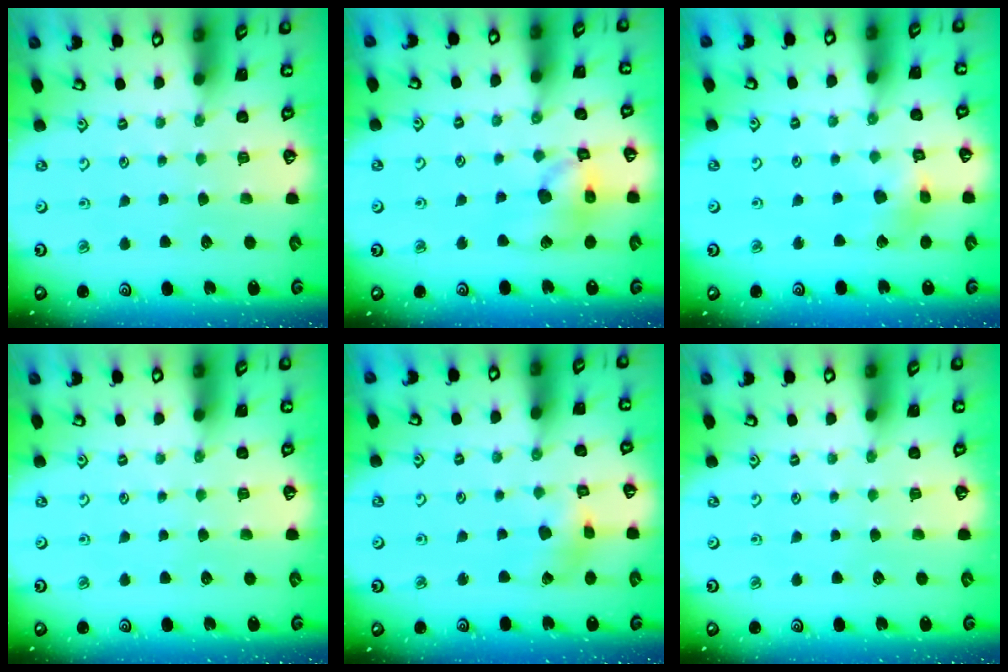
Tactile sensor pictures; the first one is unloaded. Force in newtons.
{"total": 13.7, "press": 13.6, "slide": 1.8}
{"total": 6.3, "press": 6.2, "slide": 0.6}
{"total": 0.0}
{"total": 4.6, "press": 4.6, "slide": 0.5}
{"total": 0.0}